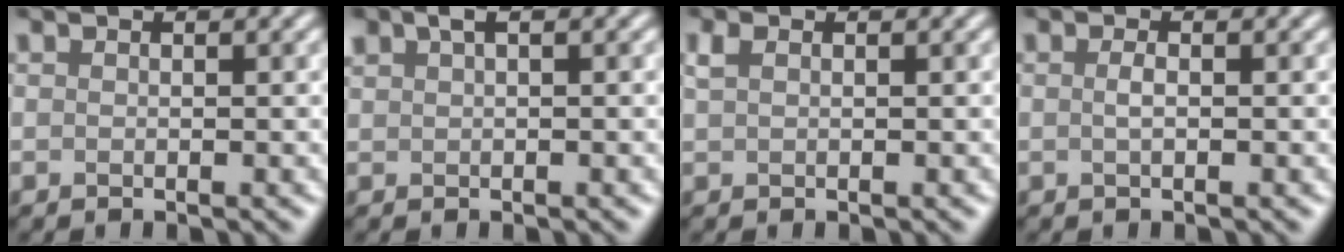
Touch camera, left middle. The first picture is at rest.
{"total": 1.5, "force": [1.0, 0.6, 1.0], "torque": [-0.025, 0.007, 0.020]}
{"total": 1.2, "force": [0.6, 0.6, 0.8], "torque": [-0.018, 0.005, 0.012]}
{"total": 1.0, "force": [0.0, 0.3, 0.9], "torque": [-0.021, 0.001, 0.001]}